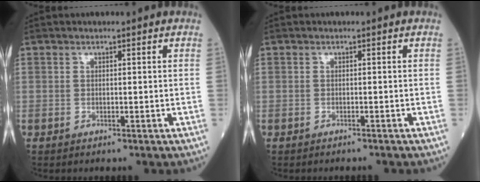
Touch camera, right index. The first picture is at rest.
{"total": 1.1, "force": [-1.1, 0.0, 0.2], "torque": [-0.007, -0.001, -0.016]}